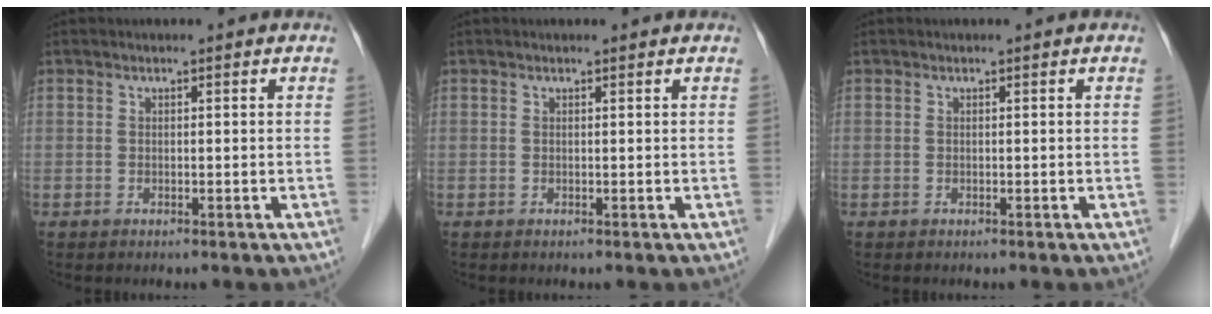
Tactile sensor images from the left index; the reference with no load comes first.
{"total": 0.5, "force": [0.5, 0.1, 0.1], "torque": [-0.005, 0.002, 0.006]}
{"total": 0.0}